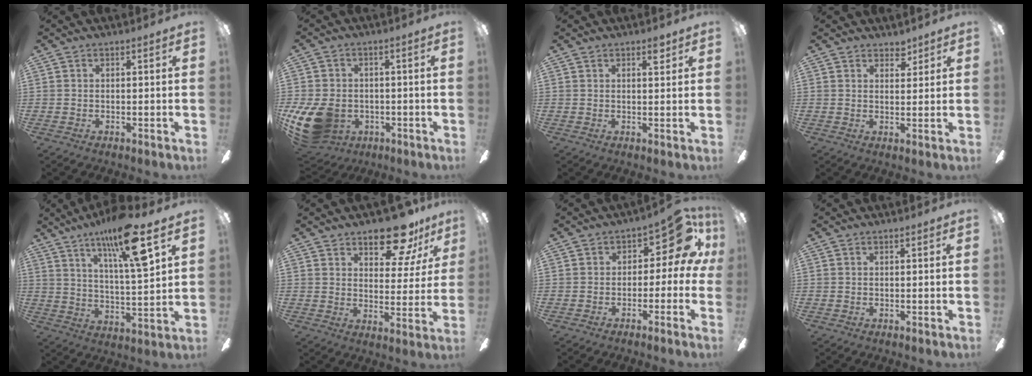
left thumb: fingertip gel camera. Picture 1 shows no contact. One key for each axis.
{"total": 13.5, "fx": -3.9, "fy": 10.3, "fz": 7.8, "tx": -0.169, "ty": 0.014, "tz": -0.065}
{"total": 2.6, "fx": 1.9, "fy": 1.0, "fz": 1.4, "tx": -0.005, "ty": -0.008, "tz": 0.029}
{"total": 3.4, "fx": 2.9, "fy": 1.7, "fz": 0.7, "tx": 0.005, "ty": -0.016, "tz": 0.051}
{"total": 17.1, "fx": 10.5, "fy": 3.6, "fz": 12.9, "tx": -0.219, "ty": -0.043, "tz": 0.164}
{"total": 16.0, "fx": 11.3, "fy": 6.4, "fz": 9.4, "tx": -0.125, "ty": -0.065, "tz": 0.188}
{"total": 8.8, "fx": 2.6, "fy": 4.5, "fz": 7.0, "tx": -0.093, "ty": -0.014, "tz": 0.042}
{"total": 0.0}